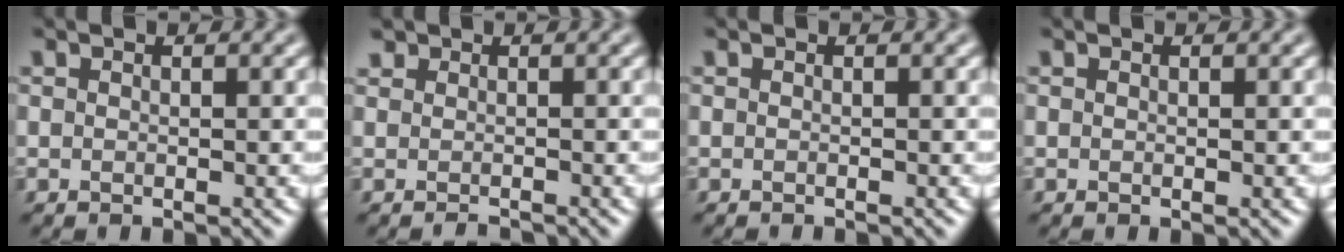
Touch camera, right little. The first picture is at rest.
{"total": 0.9, "force": [-0.4, 0.8, 0.2], "torque": [0.004, 0.001, -0.013]}
{"total": 0.7, "force": [-0.6, 0.1, 0.2], "torque": [0.002, -0.002, -0.010]}
{"total": 0.0}